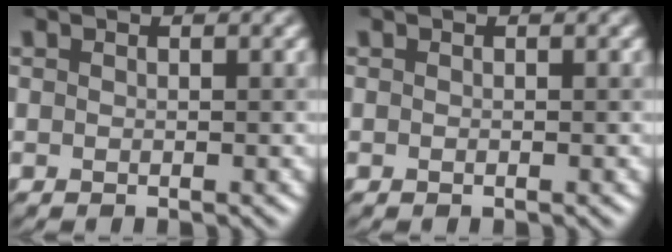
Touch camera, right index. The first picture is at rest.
{"total": 0.0}